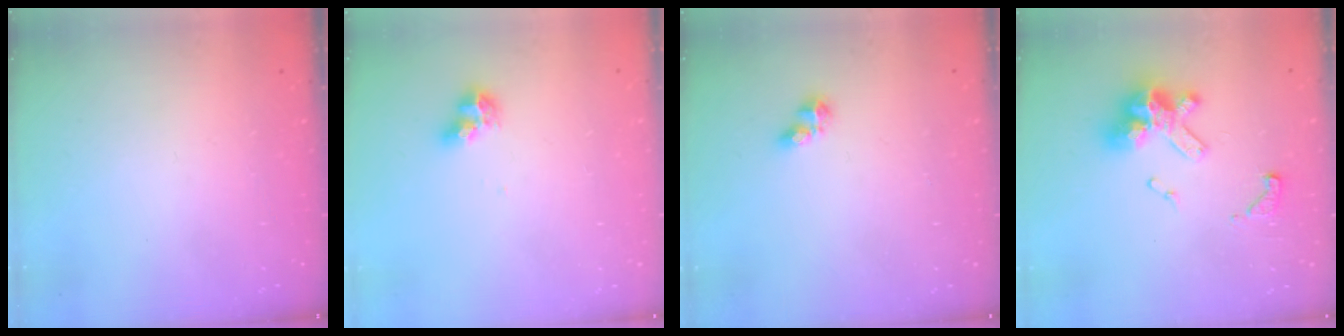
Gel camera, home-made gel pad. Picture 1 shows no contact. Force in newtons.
{"total": 7.1, "press": 7.1, "slide": 0.7}
{"total": 5.7, "press": 5.7, "slide": 0.5}
{"total": 13.5, "press": 13.4, "slide": 1.8}